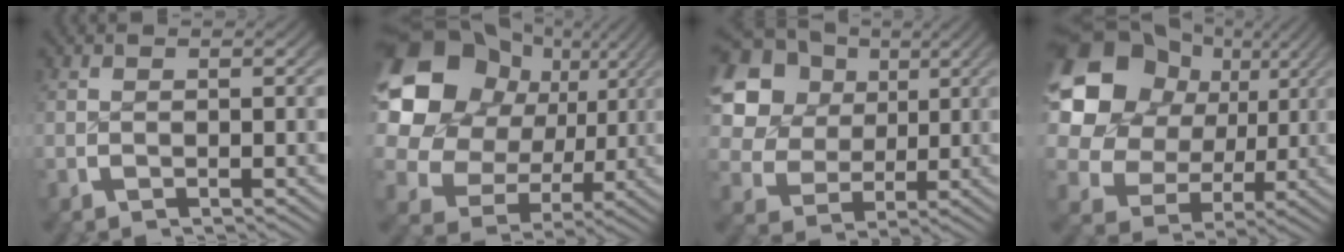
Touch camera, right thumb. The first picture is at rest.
{"total": 15.3, "force": [2.5, 11.3, 9.9], "torque": [-0.209, -0.024, 0.046]}
{"total": 12.6, "force": [3.7, 9.9, 6.9], "torque": [-0.146, -0.008, 0.055]}
{"total": 13.8, "force": [2.4, 10.5, 8.7], "torque": [-0.193, -0.029, 0.046]}